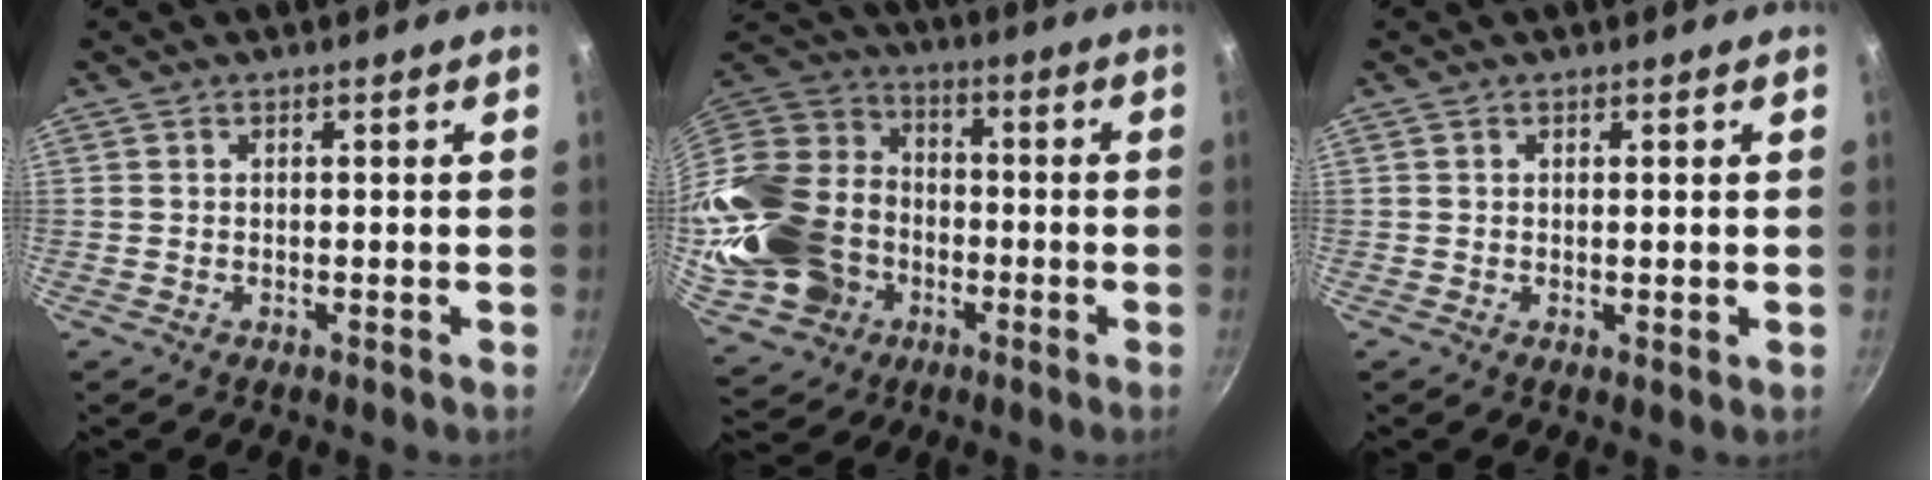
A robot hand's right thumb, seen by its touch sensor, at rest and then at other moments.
{"total": 27.3, "force": [-5.5, 21.9, 15.4], "torque": [-0.316, 0.043, -0.076]}
{"total": 0.8, "force": [0.1, 0.1, 0.8], "torque": [-0.012, -0.003, 0.000]}